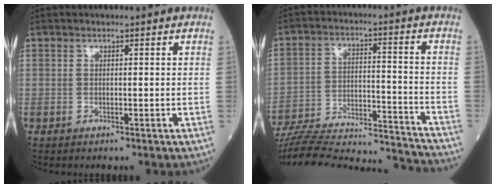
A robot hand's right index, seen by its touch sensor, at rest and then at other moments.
{"total": 23.5, "force": [-22.3, 1.9, 7.2], "torque": [-0.126, -0.001, -0.331]}